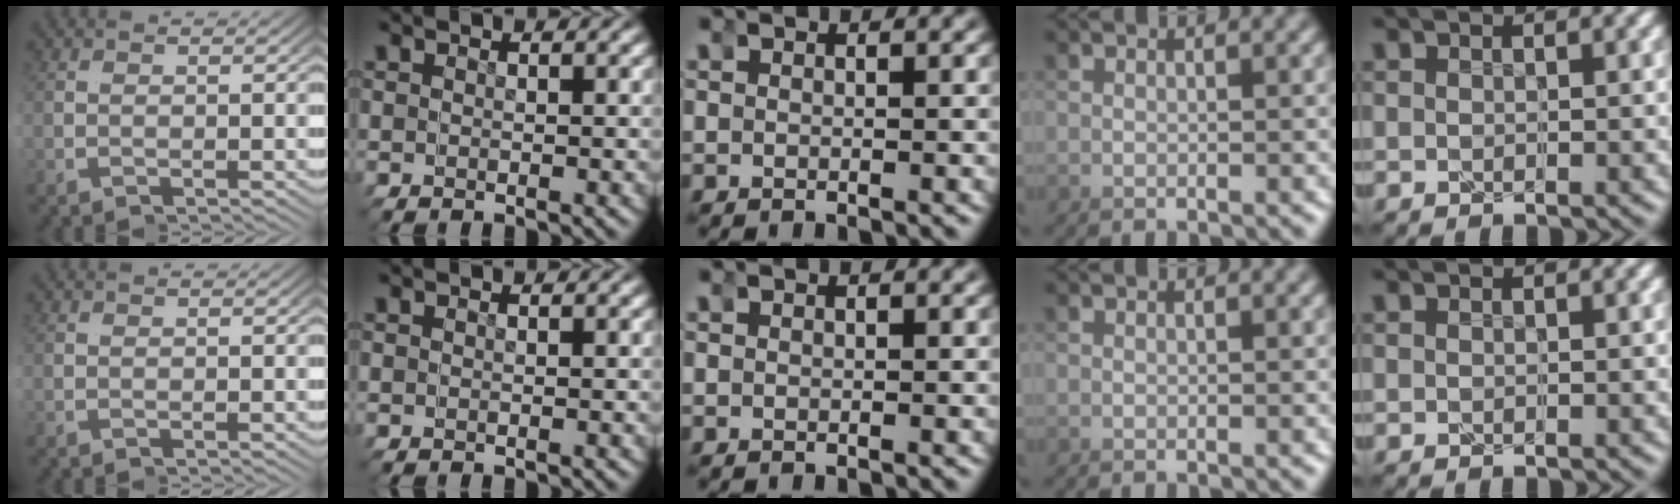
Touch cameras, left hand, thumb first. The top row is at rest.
{}